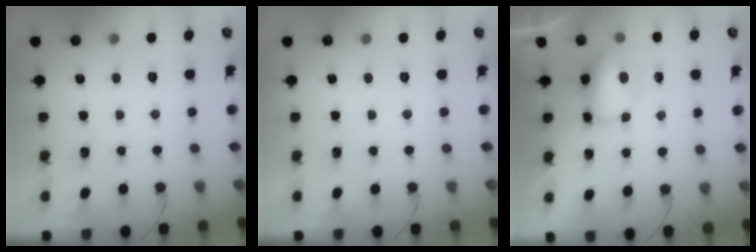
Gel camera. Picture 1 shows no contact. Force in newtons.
{"total": 0.0}
{"total": 7.4, "press": 7.3, "slide": 0.5}